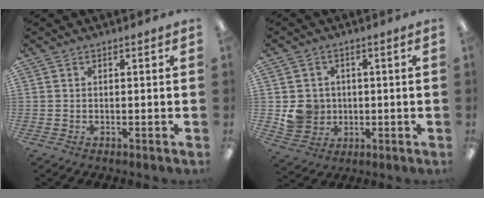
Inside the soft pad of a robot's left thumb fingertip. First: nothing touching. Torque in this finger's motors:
{"motor_torque": [-0.03, 0.07, 0.39, -0.43, 0.00]}